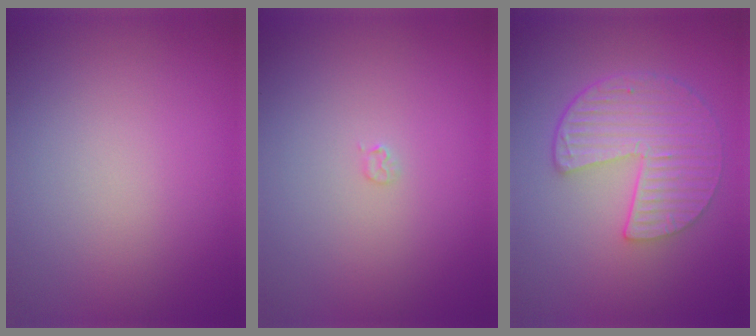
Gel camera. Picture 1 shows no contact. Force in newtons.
{"total": 0.5, "press": 0.5, "slide": 0.1}
{"total": 5.8, "press": 4.2, "slide": 3.9}